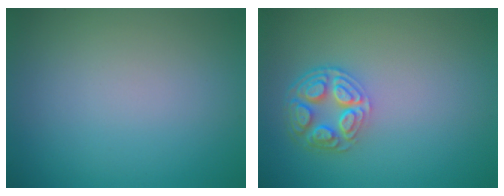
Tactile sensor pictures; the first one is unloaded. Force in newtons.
{"total": 4.3, "press": 3.3, "slide": 2.8}